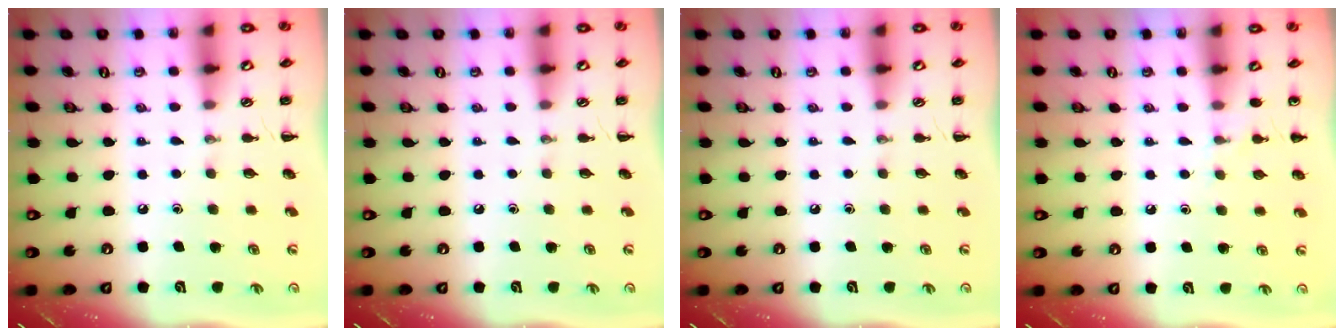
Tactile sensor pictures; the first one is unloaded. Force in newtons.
{"total": 0.0}
{"total": 0.0}
{"total": 4.6, "press": 4.3, "slide": 1.5}